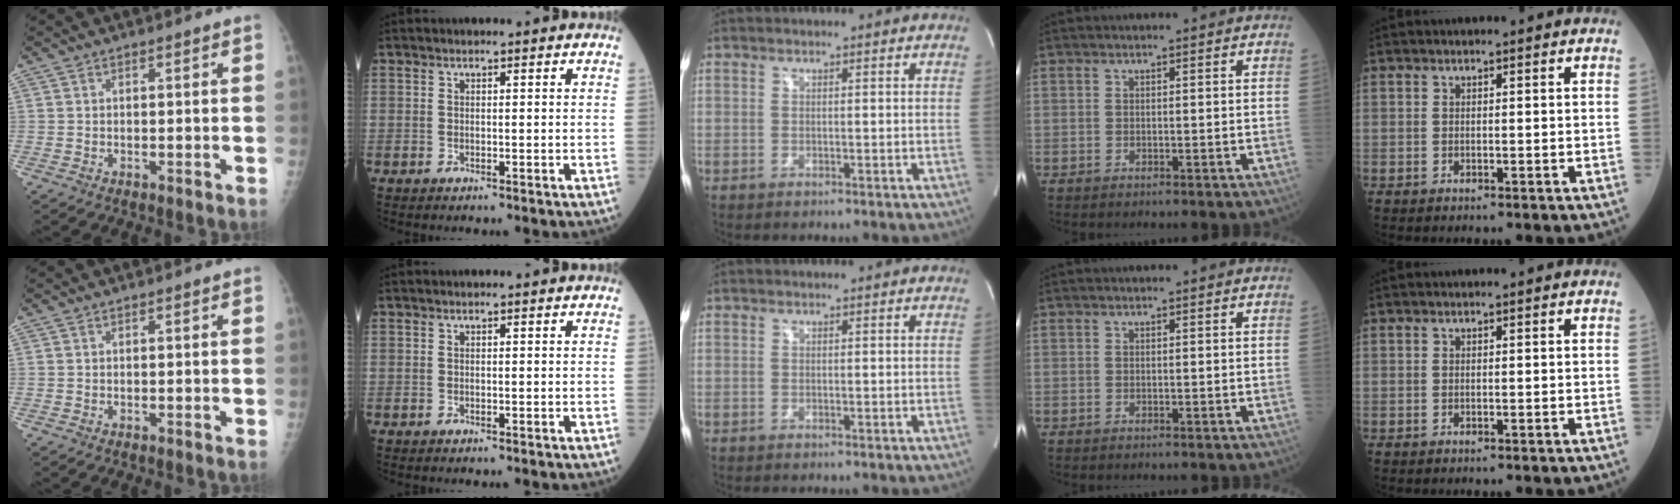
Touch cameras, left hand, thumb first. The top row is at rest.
{}